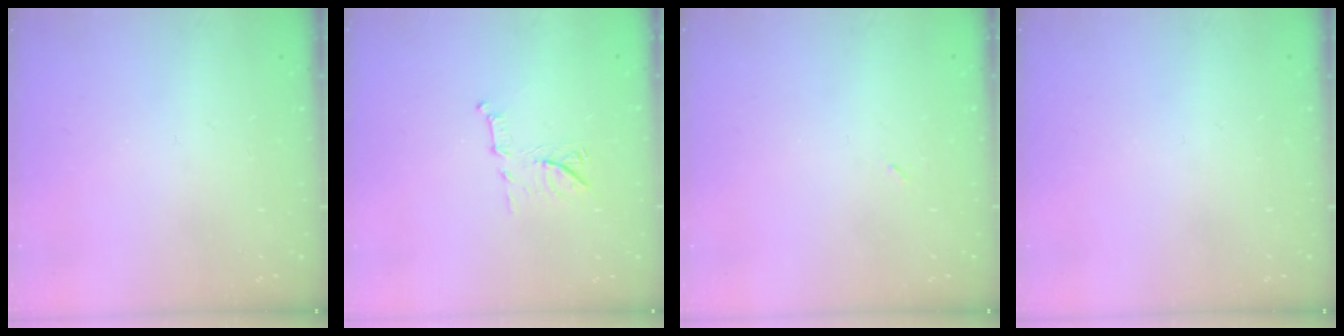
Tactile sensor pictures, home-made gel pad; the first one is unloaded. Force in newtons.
{"total": 8.6, "press": 8.5, "slide": 1.1}
{"total": 2.2, "press": 2.1, "slide": 0.9}
{"total": 0.0}